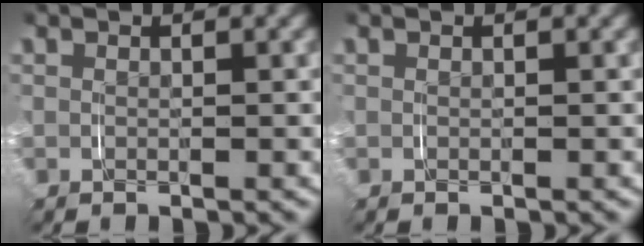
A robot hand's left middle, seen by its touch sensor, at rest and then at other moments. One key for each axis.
{"total": 0.0}